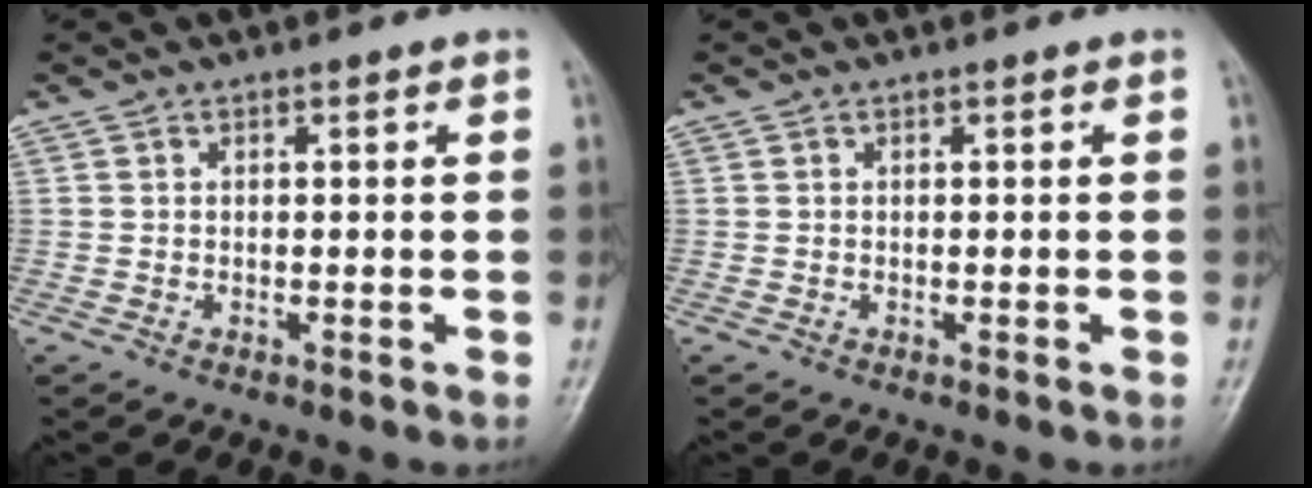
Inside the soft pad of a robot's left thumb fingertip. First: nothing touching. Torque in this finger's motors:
{"motor_torque": [0.00, 0.02, 0.15, -0.15, 0.00]}